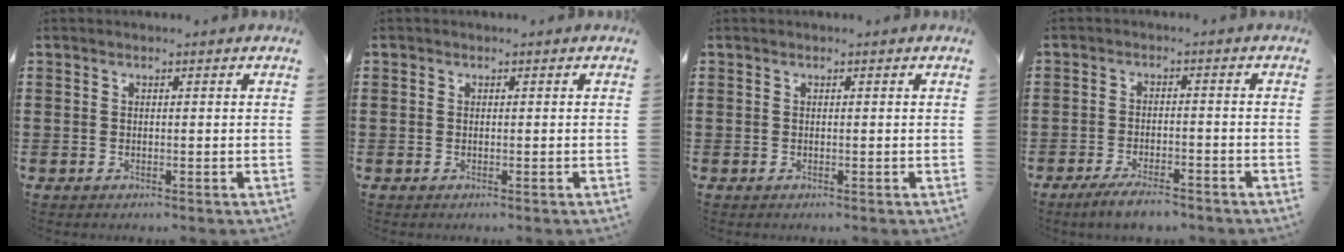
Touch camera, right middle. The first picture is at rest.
{"total": 0.0}
{"total": 0.0}
{"total": 4.1, "force": [-3.5, 0.8, 1.9], "torque": [-0.037, -0.002, -0.067]}